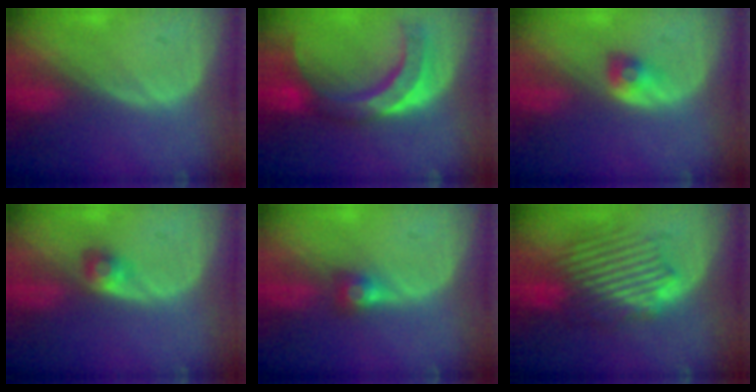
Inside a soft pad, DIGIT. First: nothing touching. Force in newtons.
{"total": 9.7, "press": 9.3, "slide": 2.7}
{"total": 2.6, "press": 2.4, "slide": 1.0}
{"total": 2.5, "press": 2.3, "slide": 0.9}
{"total": 2.7, "press": 2.5, "slide": 0.9}
{"total": 8.7, "press": 8.6, "slide": 1.6}